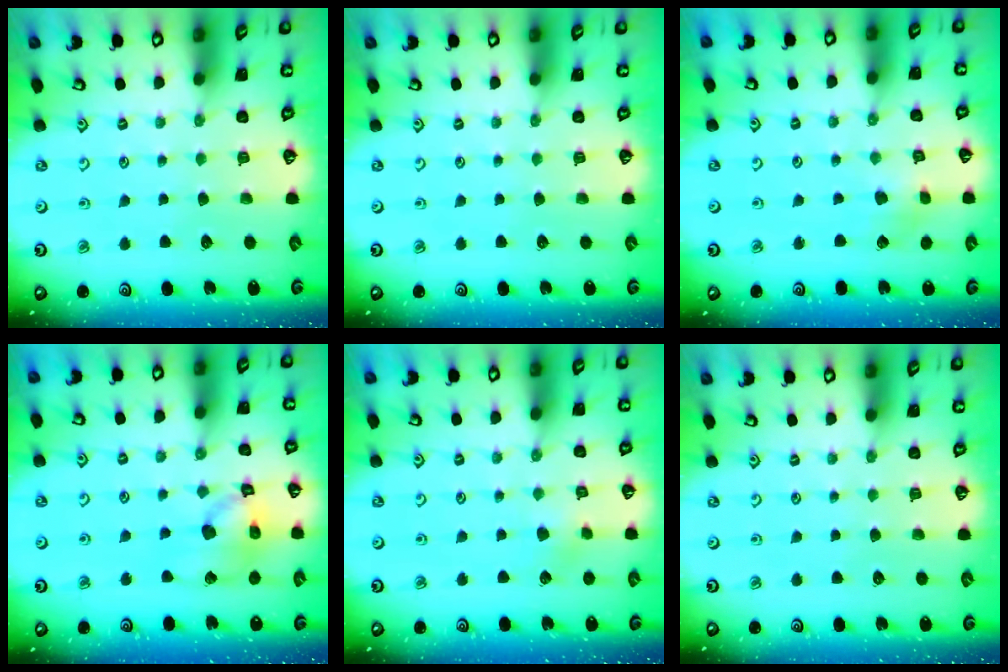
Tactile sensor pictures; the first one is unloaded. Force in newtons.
{"total": 0.0}
{"total": 3.0, "press": 2.9, "slide": 0.3}
{"total": 14.4, "press": 14.3, "slide": 1.9}
{"total": 2.9, "press": 2.9, "slide": 0.3}
{"total": 0.0}